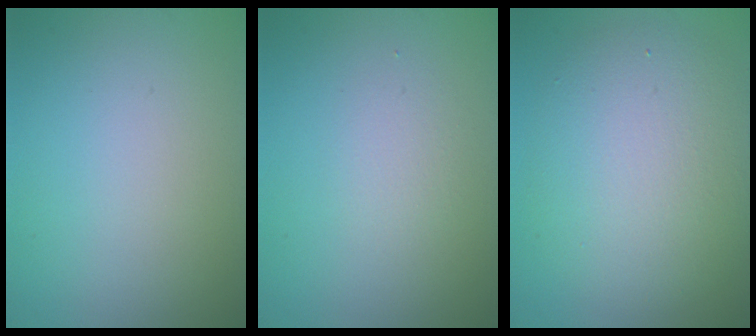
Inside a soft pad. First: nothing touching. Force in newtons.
{"total": 1.3, "press": 1.3, "slide": 0.1}
{"total": 7.1, "press": 7.1, "slide": 0.5}